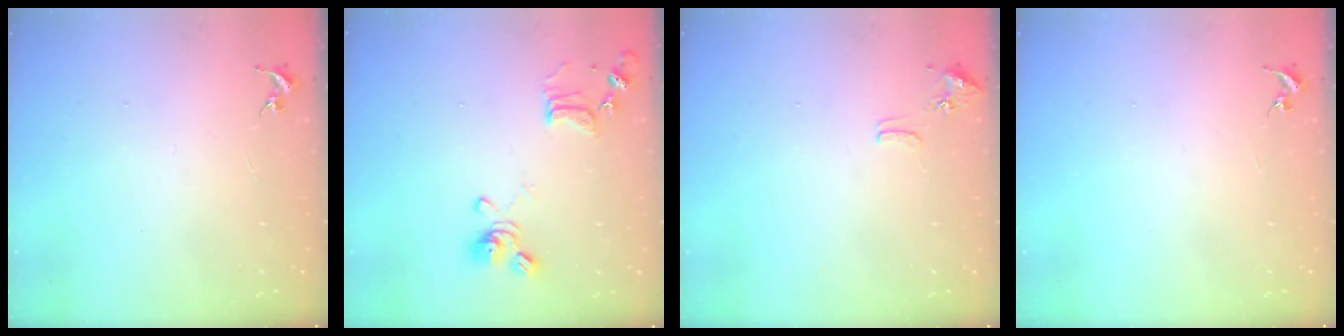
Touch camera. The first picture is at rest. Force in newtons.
{"total": 11.9, "press": 11.8, "slide": 1.3}
{"total": 8.1, "press": 8.1, "slide": 0.7}
{"total": 0.0}